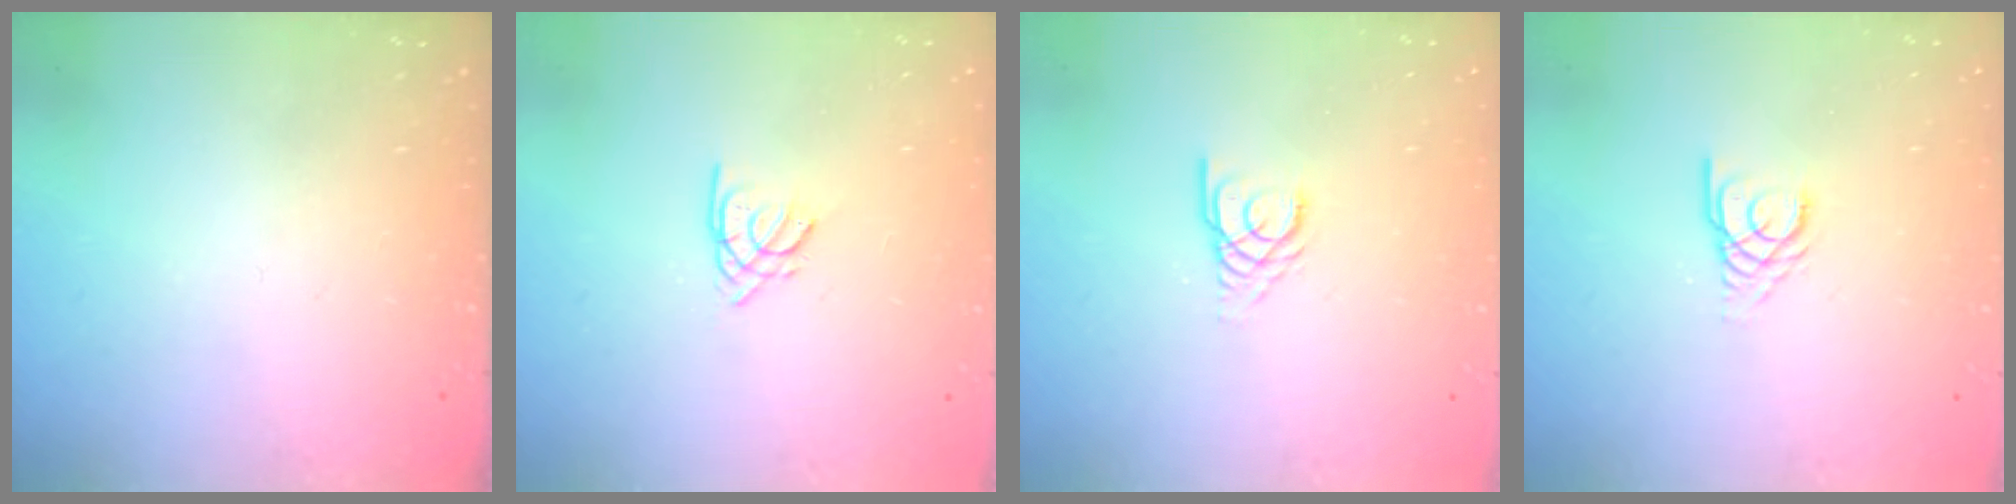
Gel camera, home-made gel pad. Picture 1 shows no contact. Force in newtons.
{"total": 1.5, "press": 1.4, "slide": 0.4}
{"total": 1.3, "press": 1.3, "slide": 0.2}
{"total": 1.3, "press": 1.3, "slide": 0.2}